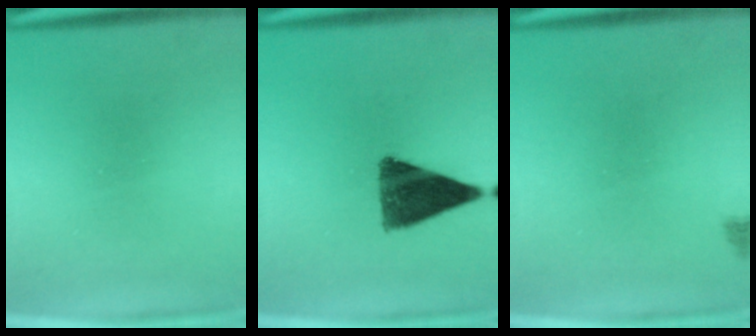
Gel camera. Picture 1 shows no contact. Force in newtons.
{"total": 11.1}
{"total": 1.3}